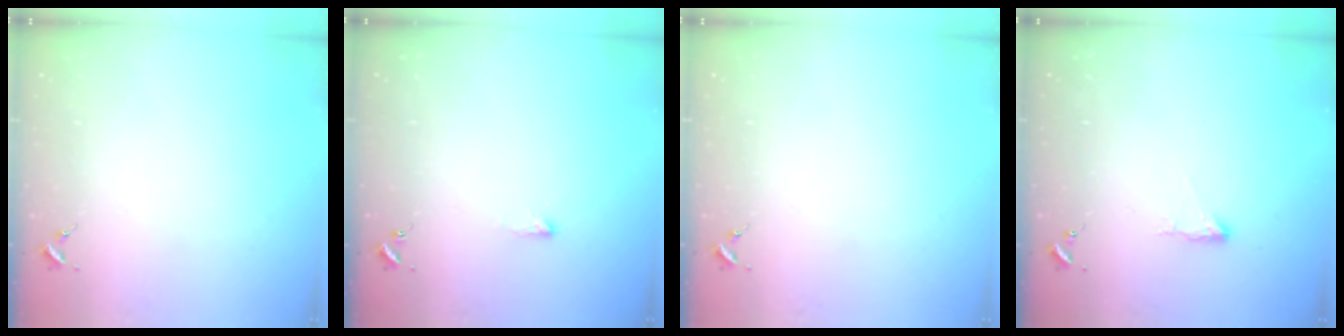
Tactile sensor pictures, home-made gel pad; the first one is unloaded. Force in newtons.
{"total": 2.7, "press": 2.7, "slide": 0.5}
{"total": 0.0}
{"total": 3.7, "press": 3.7, "slide": 0.7}